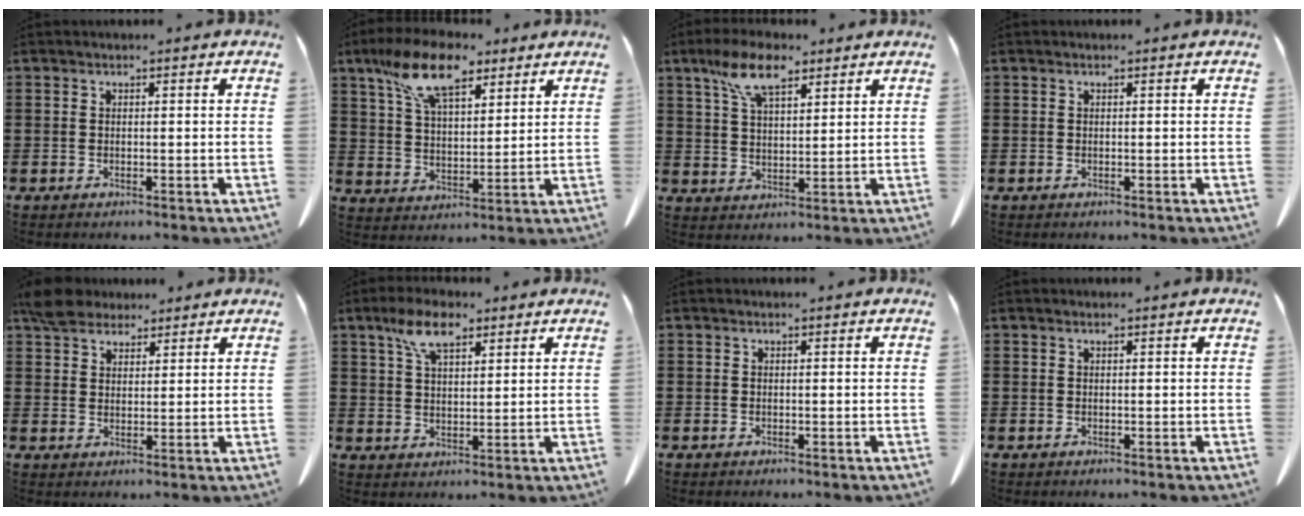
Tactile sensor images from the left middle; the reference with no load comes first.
{"total": 11.9, "force": [7.9, 4.9, 7.5], "torque": [-0.158, -0.008, 0.146]}
{"total": 8.6, "force": [5.6, 3.5, 5.6], "torque": [-0.125, 0.004, 0.103]}
{"total": 0.0}
{"total": 5.0, "force": [4.2, 2.3, 1.5], "torque": [-0.036, -0.003, 0.080]}
{"total": 7.2, "force": [4.4, 3.2, 4.7], "torque": [-0.105, 0.007, 0.081]}
{"total": 0.0}
{"total": 0.0}